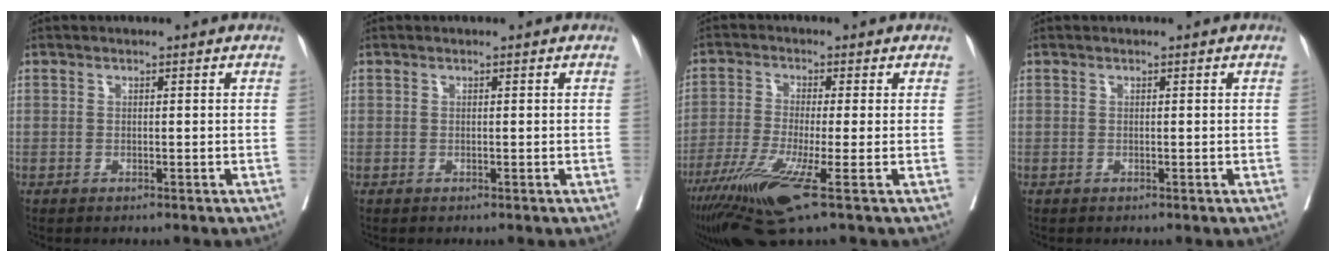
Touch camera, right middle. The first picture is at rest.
{"total": 0.0}
{"total": 10.2, "force": [-5.1, 0.2, 8.8], "torque": [-0.168, -0.033, -0.094]}
{"total": 0.0}